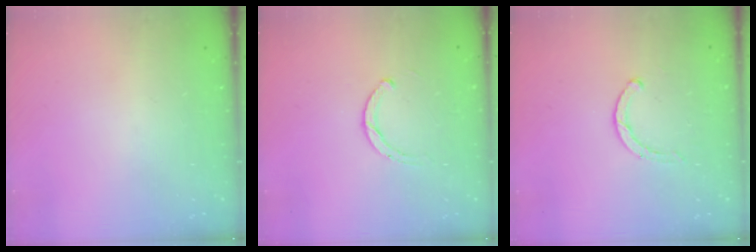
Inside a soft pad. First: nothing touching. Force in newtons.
{"total": 1.9, "press": 1.9, "slide": 0.2}
{"total": 1.9, "press": 1.8, "slide": 0.3}